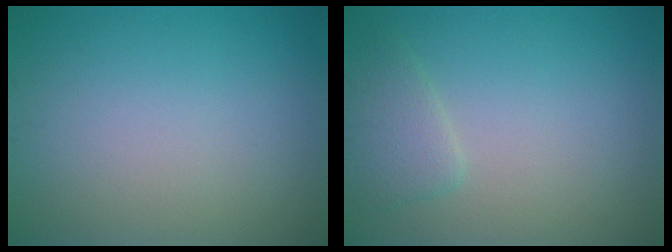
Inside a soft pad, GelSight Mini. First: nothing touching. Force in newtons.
{"total": 2.2, "press": 2.2, "slide": 0.1}